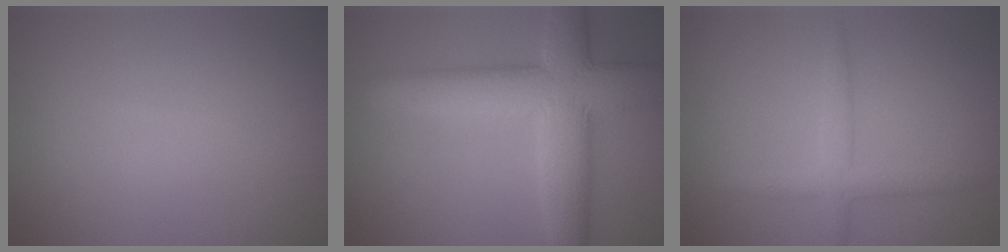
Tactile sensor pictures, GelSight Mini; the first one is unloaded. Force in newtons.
{"total": 8.8, "press": 8.8, "slide": 0.5}
{"total": 2.5, "press": 2.5, "slide": 0.1}